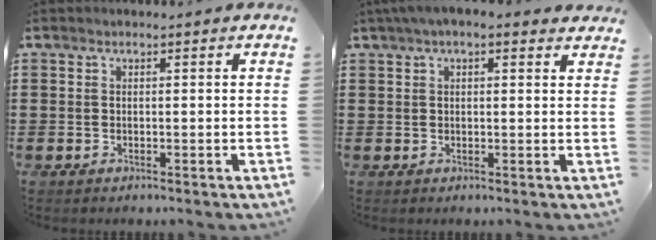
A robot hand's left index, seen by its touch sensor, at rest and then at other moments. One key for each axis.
{"total": 3.1, "fx": 2.0, "fy": 1.0, "fz": 2.2, "tx": -0.048, "ty": 0.007, "tz": 0.035}